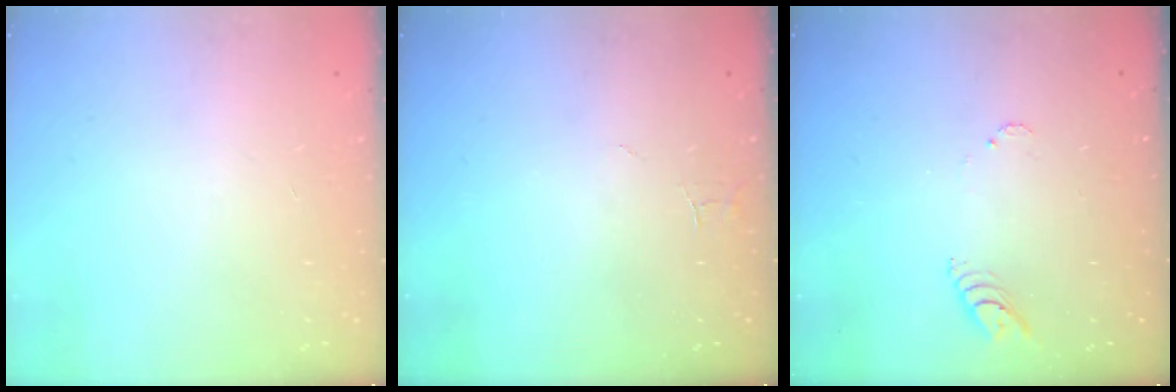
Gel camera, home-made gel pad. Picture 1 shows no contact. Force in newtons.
{"total": 3.0, "press": 3.0, "slide": 0.2}
{"total": 3.9, "press": 3.9, "slide": 0.2}